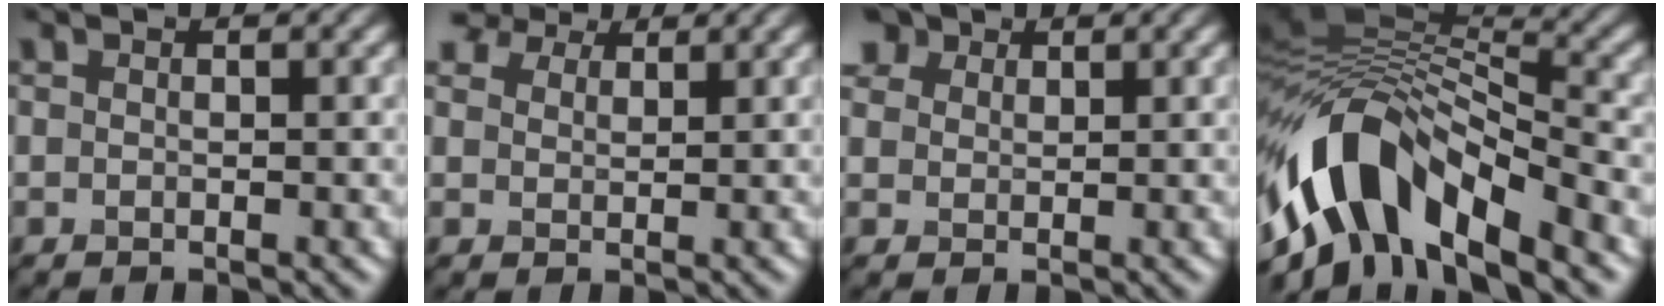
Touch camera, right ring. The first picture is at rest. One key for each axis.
{"total": 5.9, "fx": 4.6, "fy": 2.9, "fz": 2.3, "tx": -0.064, "ty": 0.007, "tz": 0.079}
{"total": 5.6, "fx": 3.5, "fy": 3.6, "fz": 2.5, "tx": -0.077, "ty": 0.012, "tz": 0.059}
{"total": 11.2, "fx": -5.1, "fy": 5.5, "fz": 8.3, "tx": -0.143, "ty": 0.024, "tz": -0.100}